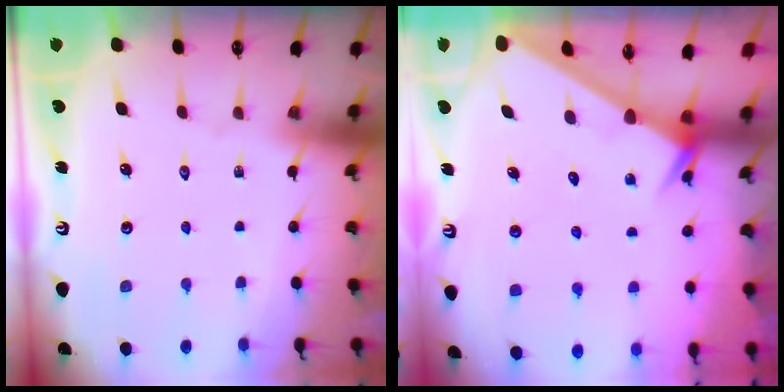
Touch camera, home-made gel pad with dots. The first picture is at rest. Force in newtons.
{"total": 2.7, "press": 2.7, "slide": 0.0}